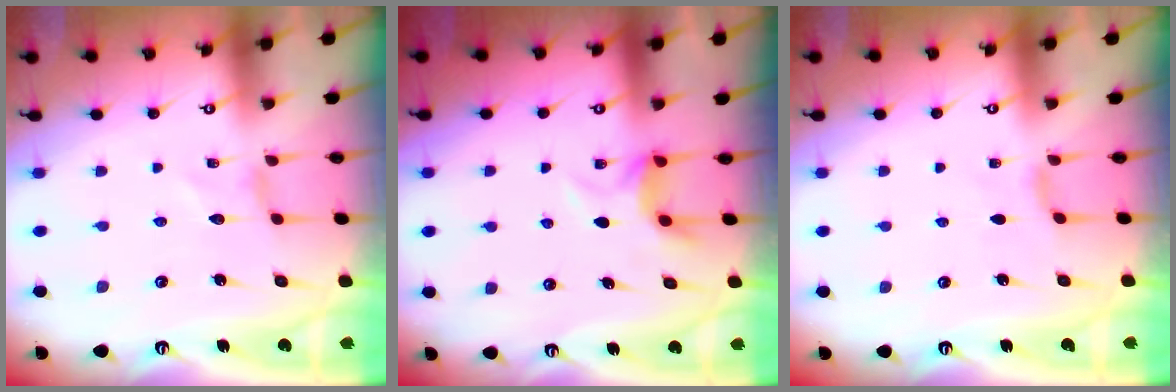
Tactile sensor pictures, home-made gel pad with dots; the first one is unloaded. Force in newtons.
{"total": 4.9, "press": 4.8, "slide": 0.7}
{"total": 2.6, "press": 2.6, "slide": 0.5}